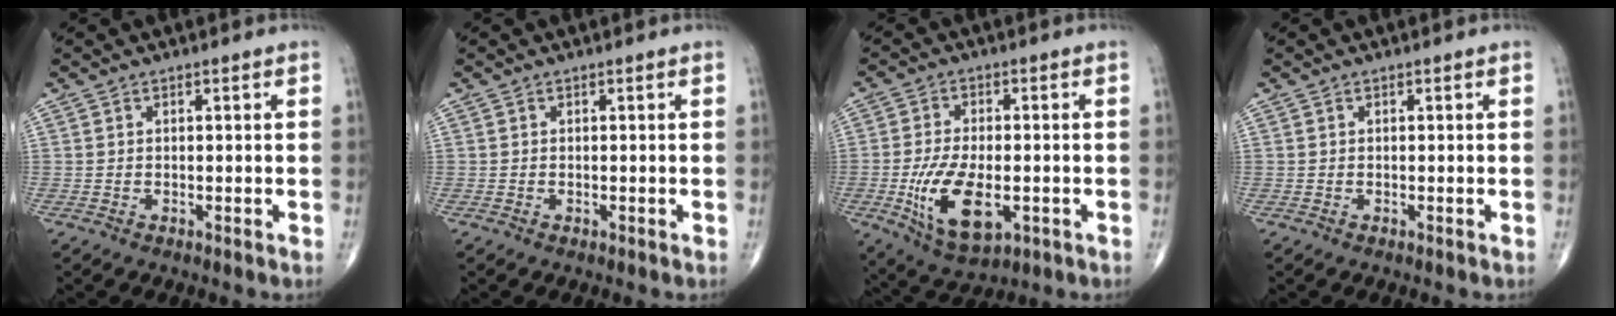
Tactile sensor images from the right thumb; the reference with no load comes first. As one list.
[{"total": 0.0}, {"total": 12.8, "force": [-3.2, 6.4, 10.6], "torque": [-0.195, -0.007, -0.043]}, {"total": 0.0}]